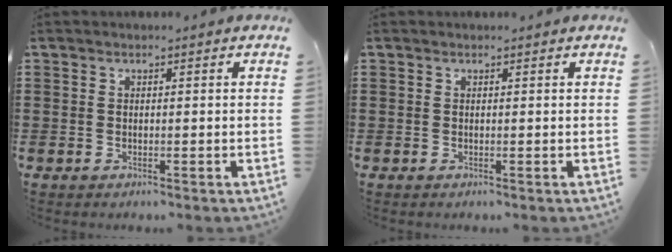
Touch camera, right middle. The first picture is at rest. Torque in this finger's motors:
{"motor_torque": [0.32, -0.30, 0.03, 0.02]}